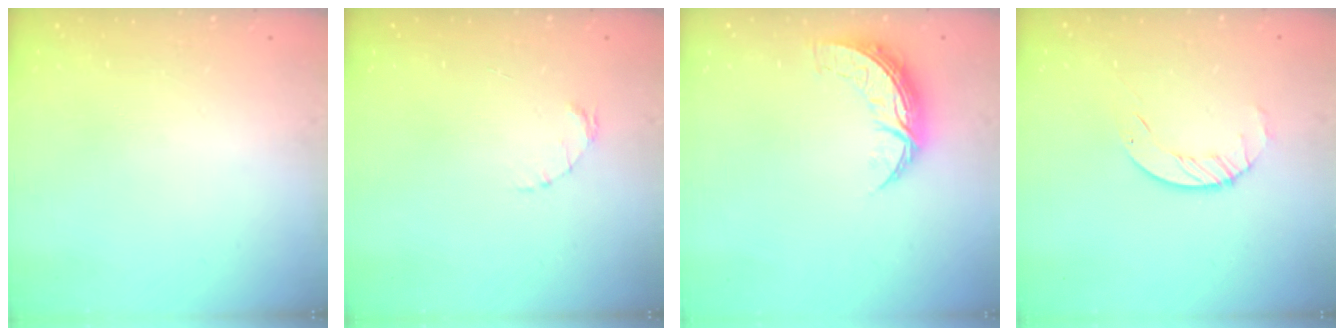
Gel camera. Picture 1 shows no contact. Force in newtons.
{"total": 1.6, "press": 1.5, "slide": 0.3}
{"total": 7.5, "press": 7.5, "slide": 0.5}
{"total": 3.5, "press": 3.5, "slide": 0.4}